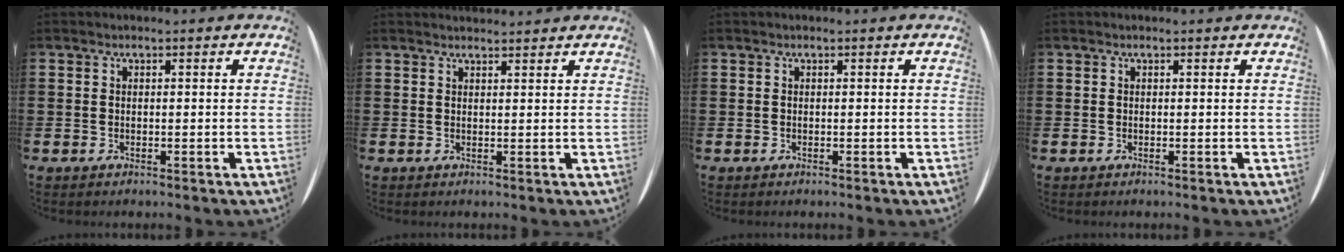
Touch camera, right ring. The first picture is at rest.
{"total": 1.2, "force": [1.1, 0.0, -0.1], "torque": [0.002, 0.001, 0.022]}
{"total": 0.0}
{"total": 0.0}